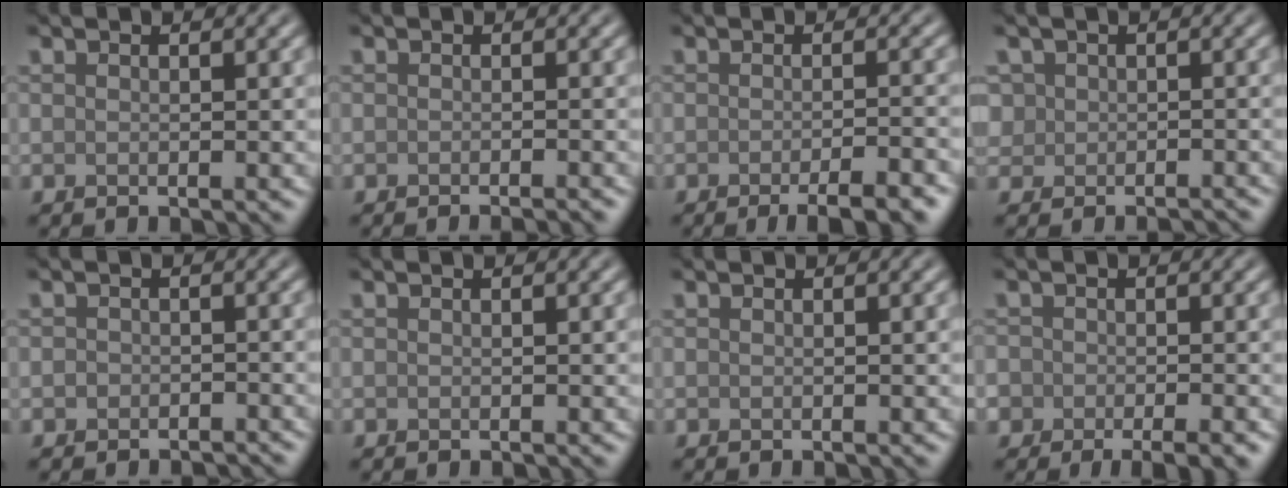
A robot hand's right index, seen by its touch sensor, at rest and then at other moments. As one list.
[{"total": 1.3, "force": [-1.1, 0.1, 0.6], "torque": [0.002, -0.003, -0.013]}, {"total": 4.9, "force": [-2.8, 1.1, 3.8], "torque": [-0.042, 0.001, -0.039]}, {"total": 2.4, "force": [-0.8, 2.3, -0.1], "torque": [0.015, 0.013, -0.013]}, {"total": 1.5, "force": [-1.2, 0.8, 0.1], "torque": [0.006, 0.000, -0.023]}, {"total": 0.0}, {"total": 0.0}, {"total": 5.6, "force": [-3.3, 3.4, 3.1], "torque": [-0.023, -0.013, -0.039]}]